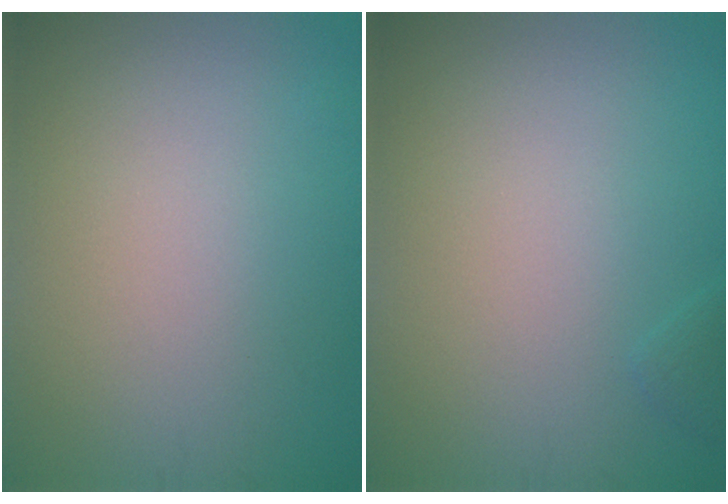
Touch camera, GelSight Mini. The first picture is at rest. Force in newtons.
{"total": 0.6, "press": 0.6, "slide": 0.1}